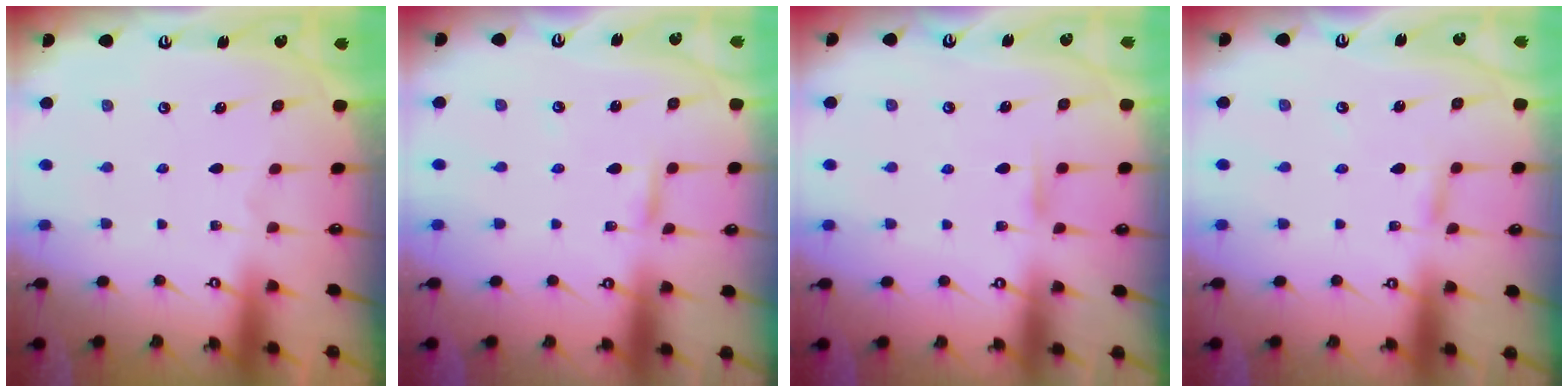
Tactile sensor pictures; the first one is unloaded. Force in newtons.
{"total": 2.1, "press": 2.1, "slide": 0.1}
{"total": 4.7, "press": 4.6, "slide": 0.6}
{"total": 2.4, "press": 2.4, "slide": 0.2}